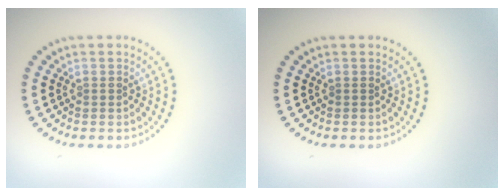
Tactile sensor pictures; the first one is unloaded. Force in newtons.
{"total": 0.0}